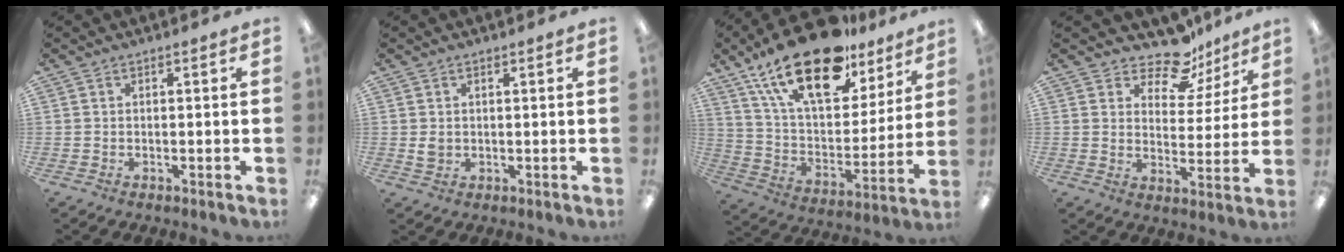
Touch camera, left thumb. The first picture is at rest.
{"total": 2.1, "force": [0.6, 1.7, 0.9], "torque": [-0.012, 0.000, 0.009]}
{"total": 25.1, "force": [17.0, 11.1, 14.8], "torque": [-0.274, -0.103, 0.292]}
{"total": 12.2, "force": [9.8, 5.7, 4.4], "torque": [-0.063, -0.073, 0.178]}